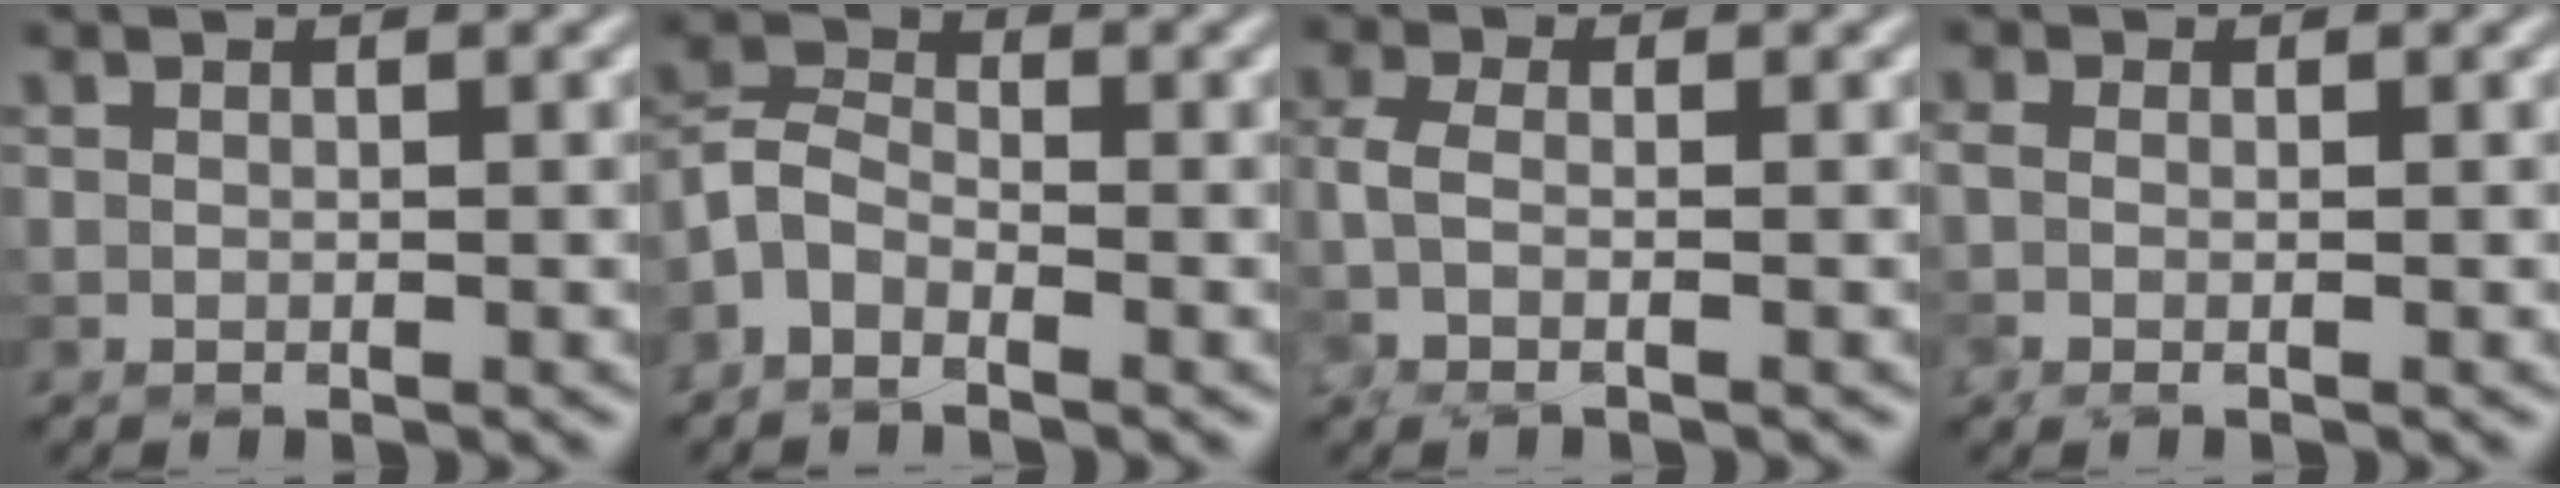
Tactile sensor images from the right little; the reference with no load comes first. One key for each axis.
{"total": 2.6, "fx": -1.4, "fy": 1.5, "fz": 1.6, "tx": -0.038, "ty": 0.014, "tz": -0.044}
{"total": 2.3, "fx": -0.5, "fy": 0.8, "fz": 2.1, "tx": -0.061, "ty": -0.003, "tz": -0.023}
{"total": 1.1, "fx": -0.3, "fy": 0.4, "fz": 1.0, "tx": -0.030, "ty": -0.008, "tz": -0.015}